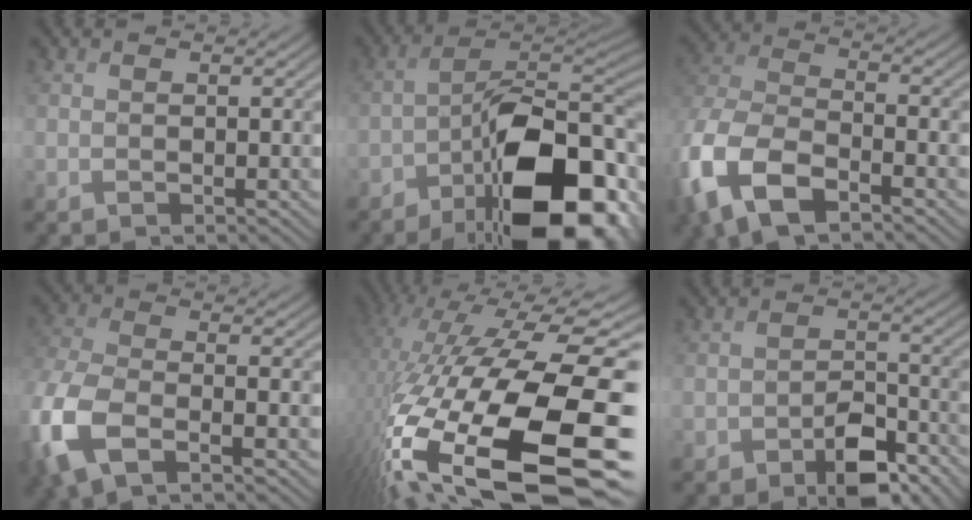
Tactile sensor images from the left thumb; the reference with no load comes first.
{"total": 17.9, "force": [-8.2, 8.5, 13.4], "torque": [-0.188, -0.020, -0.130]}
{"total": 12.0, "force": [-6.2, 5.9, 8.3], "torque": [-0.211, -0.022, -0.130]}
{"total": 10.3, "force": [-4.1, 4.6, 8.2], "torque": [-0.226, -0.022, -0.084]}
{"total": 20.5, "force": [-5.6, 9.3, 17.5], "torque": [-0.334, -0.035, -0.075]}
{"total": 6.4, "force": [-3.8, 3.1, 4.1], "torque": [-0.062, -0.001, -0.058]}